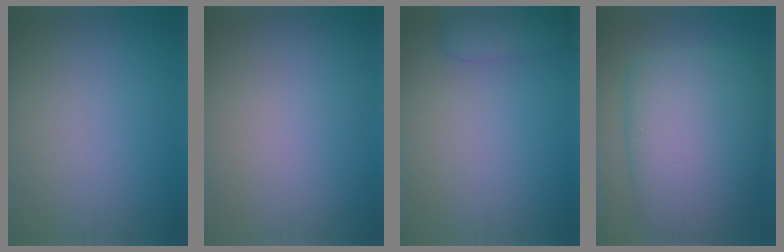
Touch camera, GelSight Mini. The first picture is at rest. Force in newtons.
{"total": 0.0}
{"total": 2.5, "press": 2.5, "slide": 0.2}
{"total": 10.8, "press": 10.8, "slide": 0.6}